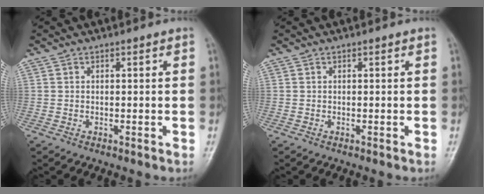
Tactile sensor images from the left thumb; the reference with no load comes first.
{"total": 0.0}